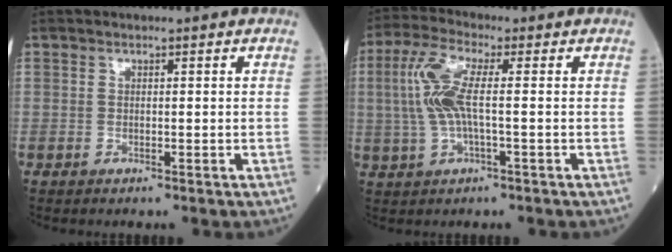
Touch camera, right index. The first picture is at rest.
{"total": 7.7, "force": [0.4, 1.6, 7.5], "torque": [-0.179, 0.014, 0.005]}